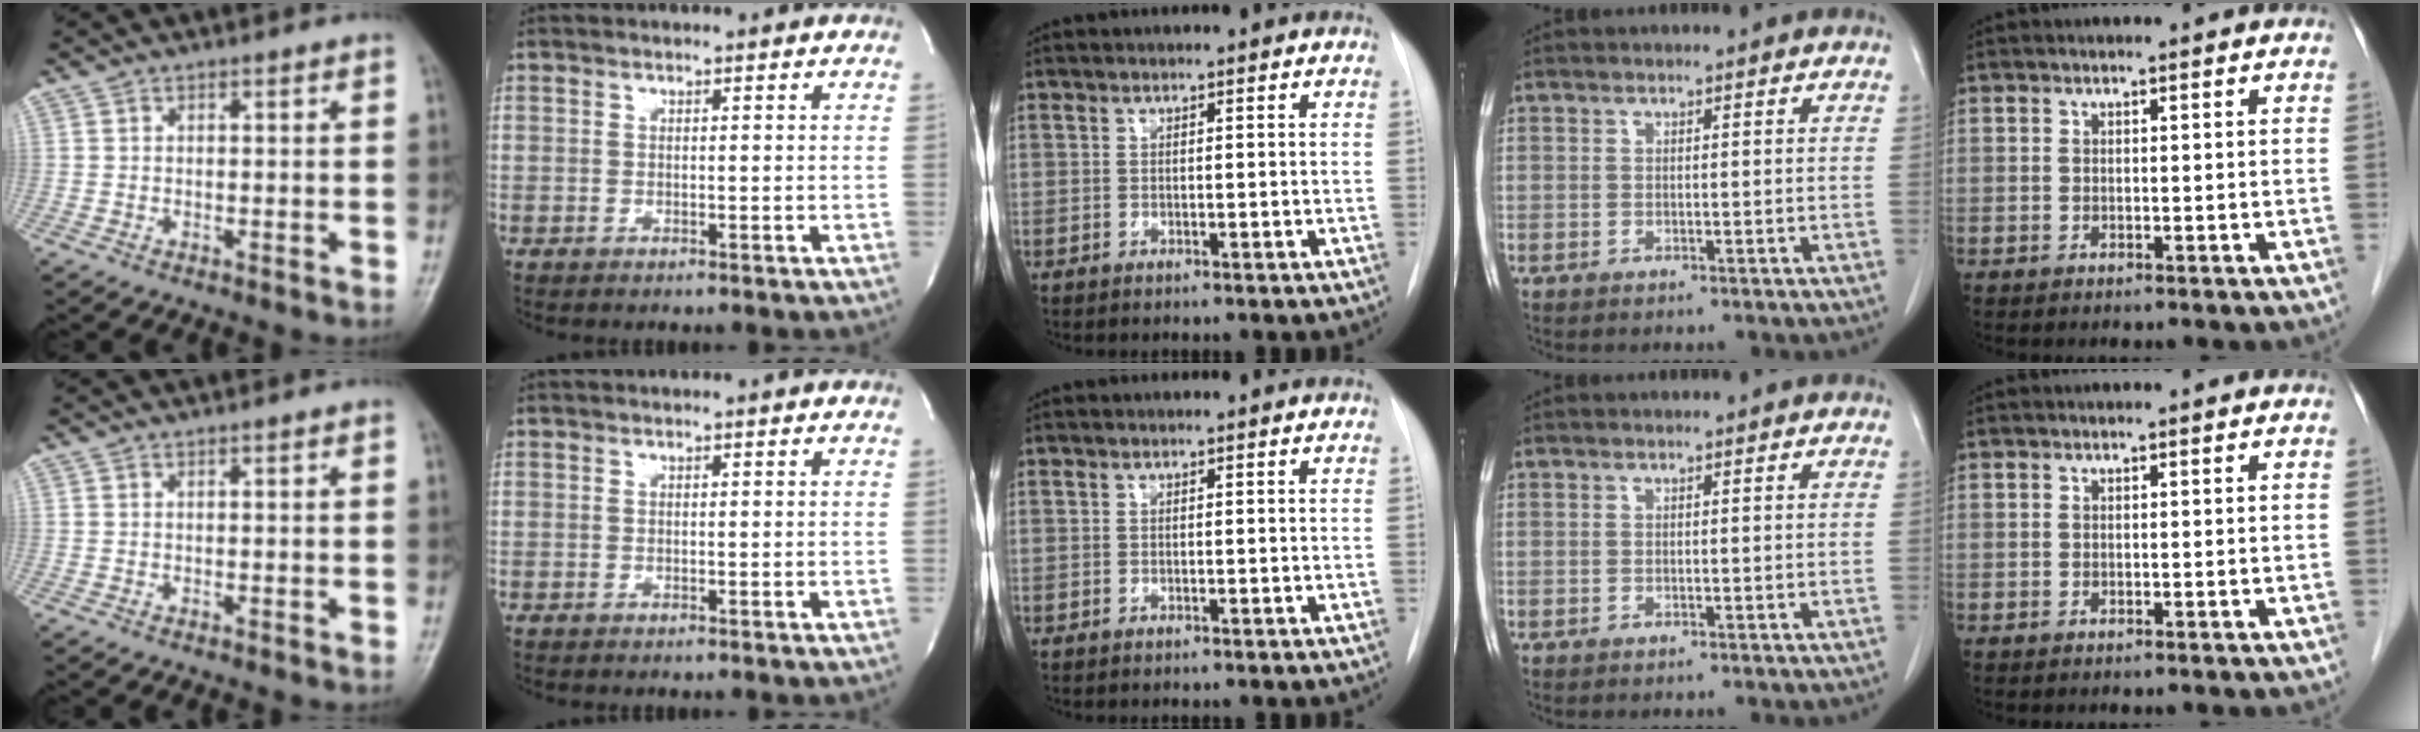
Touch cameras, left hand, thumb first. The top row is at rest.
{}